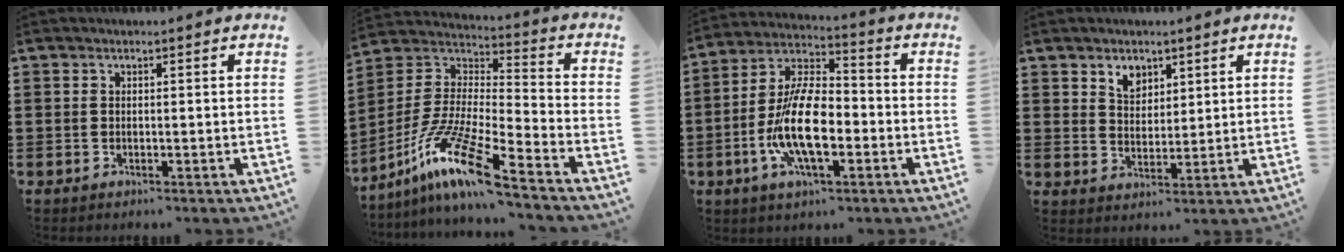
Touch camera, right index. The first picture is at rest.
{"total": 13.8, "force": [-10.4, 0.5, 9.0], "torque": [-0.192, 0.002, -0.205]}
{"total": 13.1, "force": [-3.8, 5.6, 11.1], "torque": [-0.251, -0.006, -0.076]}
{"total": 3.7, "force": [2.5, 2.4, 1.1], "torque": [-0.033, 0.010, 0.048]}